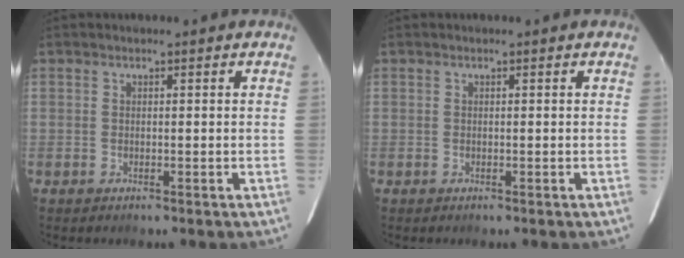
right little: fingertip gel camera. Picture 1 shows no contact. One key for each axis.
{"total": 0.0}